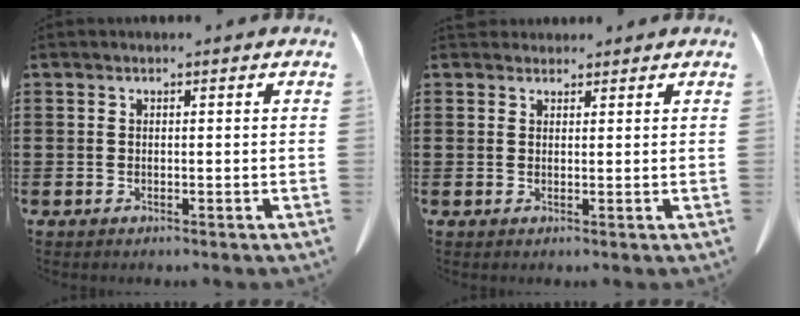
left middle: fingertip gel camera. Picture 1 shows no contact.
{"total": 1.7, "force": [1.6, 0.6, 0.1], "torque": [-0.007, 0.002, 0.033]}